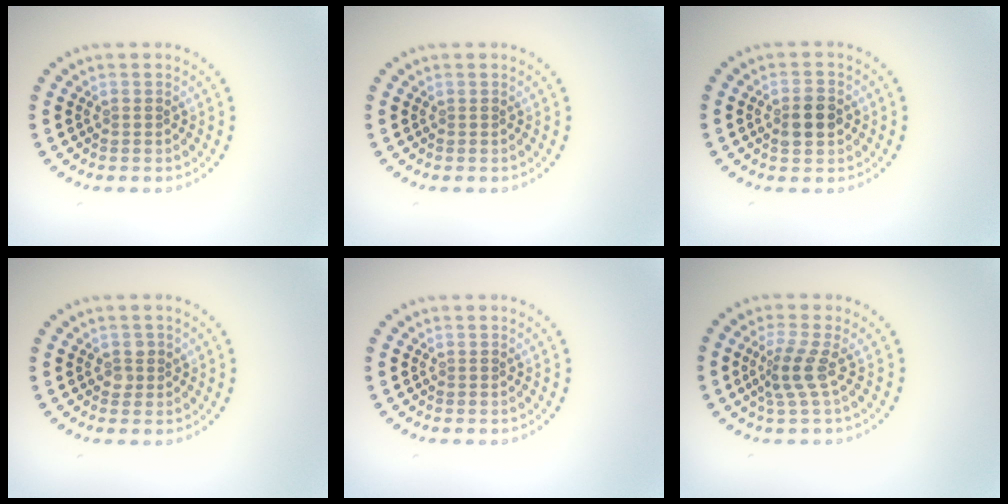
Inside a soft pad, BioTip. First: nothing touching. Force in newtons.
{"total": 0.0}
{"total": 2.9, "press": 2.9, "slide": 0.2}
{"total": 1.1, "press": 1.0, "slide": 0.3}
{"total": 0.0}
{"total": 2.5, "press": 1.8, "slide": 1.8}